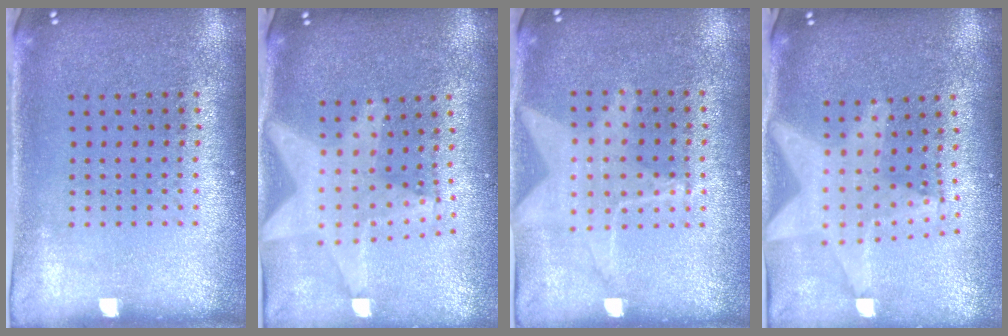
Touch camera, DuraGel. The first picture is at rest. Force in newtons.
{"total": 2.1, "press": 1.7, "slide": 1.2}
{"total": 1.4, "press": 1.4, "slide": 0.4}
{"total": 2.1, "press": 1.7, "slide": 1.2}